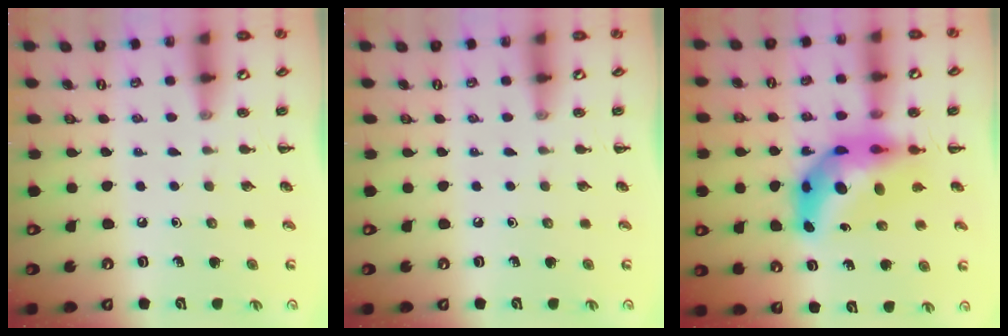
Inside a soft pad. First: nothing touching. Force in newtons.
{"total": 0.0}
{"total": 11.3, "press": 10.8, "slide": 3.4}